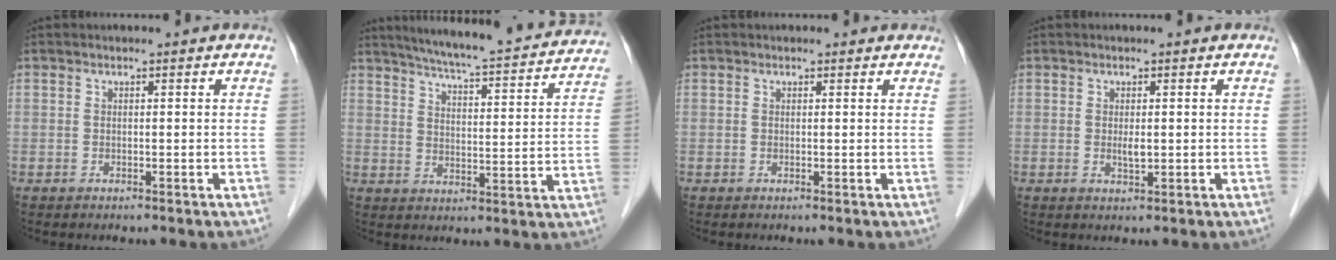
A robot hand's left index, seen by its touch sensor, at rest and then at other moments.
{"total": 22.5, "force": [20.4, 2.0, 9.2], "torque": [-0.138, -0.023, 0.258]}
{"total": 0.8, "force": [0.7, 0.3, 0.1], "torque": [-0.006, 0.000, 0.006]}
{"total": 1.5, "force": [-0.1, 0.4, 1.4], "torque": [-0.028, -0.006, 0.001]}